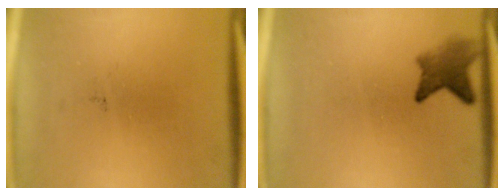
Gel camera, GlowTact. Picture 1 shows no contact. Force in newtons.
{"total": 4.1}